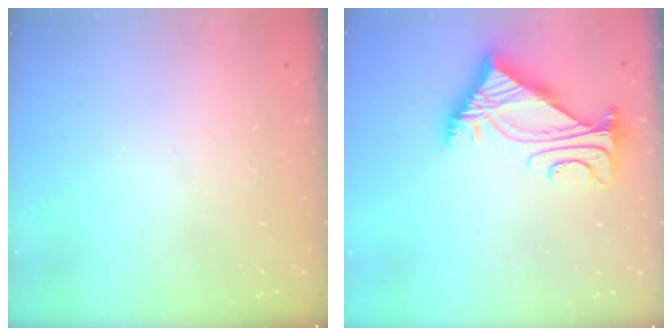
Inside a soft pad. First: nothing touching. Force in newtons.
{"total": 5.3, "press": 5.3, "slide": 0.5}